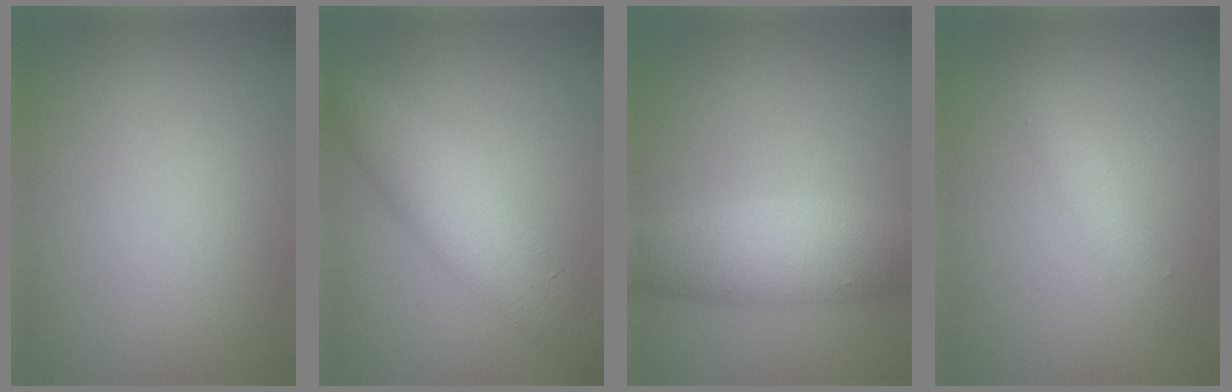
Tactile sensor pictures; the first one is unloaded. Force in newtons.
{"total": 5.2, "press": 5.2, "slide": 0.0}
{"total": 5.8, "press": 5.8, "slide": 0.1}
{"total": 1.8, "press": 1.8, "slide": 0.1}